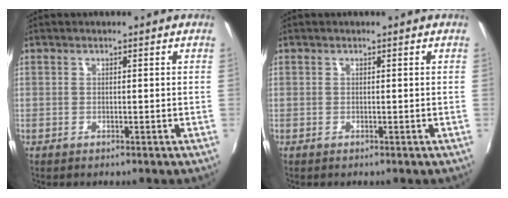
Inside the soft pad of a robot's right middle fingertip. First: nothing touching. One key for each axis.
{"total": 0.0}